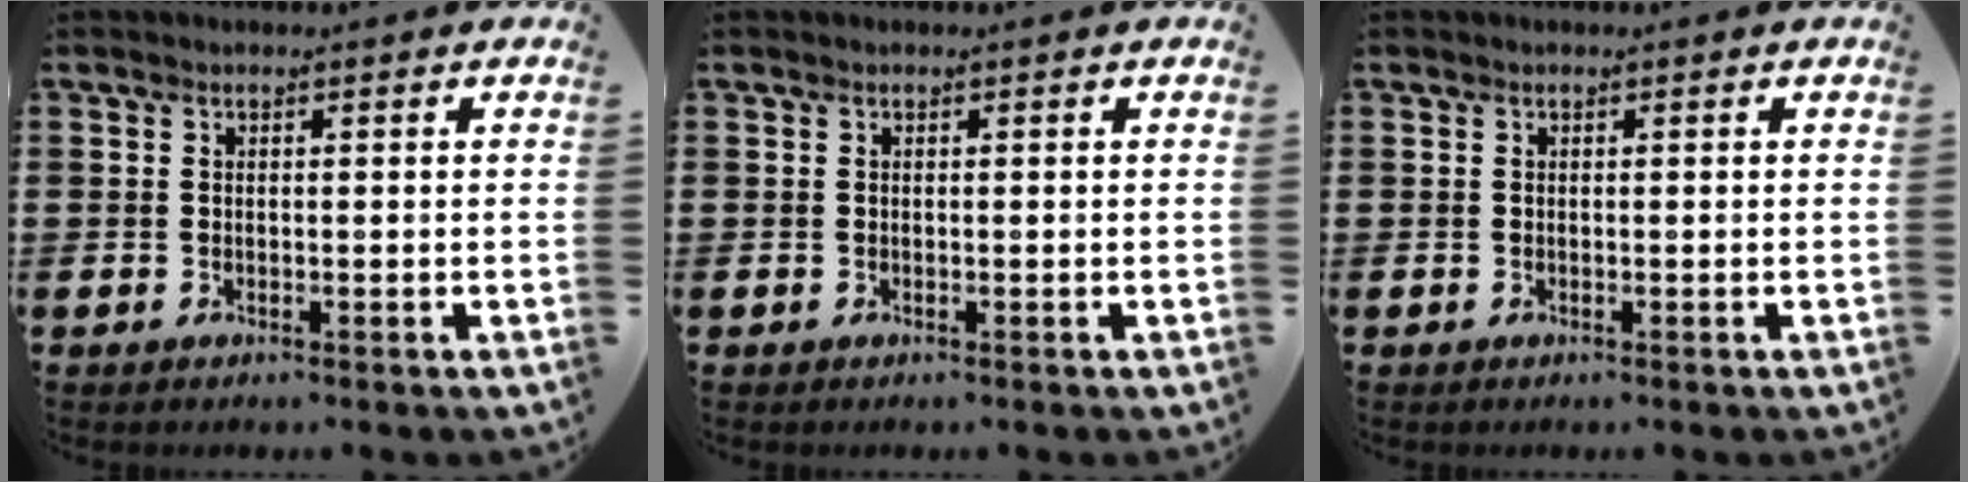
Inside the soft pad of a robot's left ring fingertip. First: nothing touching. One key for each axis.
{"total": 0.0}
{"total": 0.0}